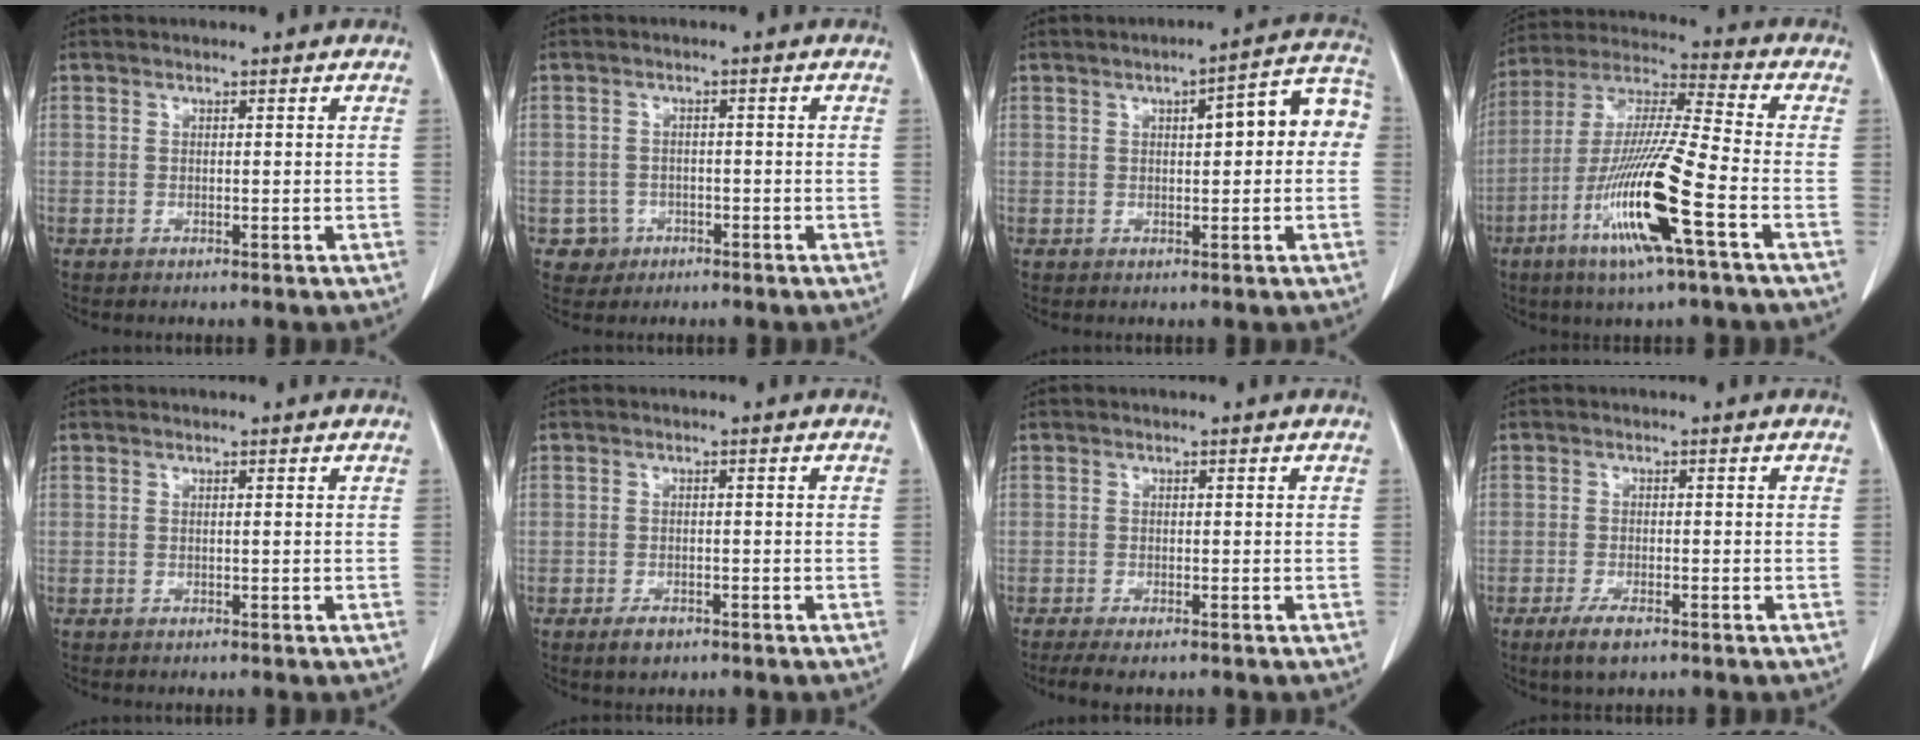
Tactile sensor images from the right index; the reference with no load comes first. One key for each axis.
{"total": 3.0, "fx": -1.3, "fy": 2.7, "fz": -0.1, "tx": 0.011, "ty": 0.014, "tz": -0.020}
{"total": 8.5, "fx": 1.3, "fy": 2.2, "fz": 8.1, "tx": -0.102, "ty": 0.036, "tz": 0.010}
{"total": 16.8, "fx": -6.7, "fy": 0.0, "fz": 15.4, "tx": -0.316, "ty": -0.020, "tz": -0.128}
{"total": 0.0}
{"total": 2.3, "fx": -1.6, "fy": 1.1, "fz": 1.3, "tx": -0.025, "ty": -0.001, "tz": -0.021}
{"total": 3.6, "fx": -2.8, "fy": 0.8, "fz": 2.2, "tx": -0.037, "ty": -0.011, "tz": -0.042}
{"total": 3.7, "fx": -2.4, "fy": 1.0, "fz": 2.7, "tx": -0.055, "ty": -0.005, "tz": -0.041}